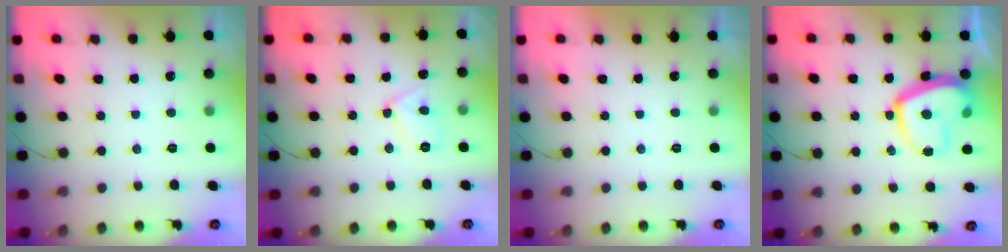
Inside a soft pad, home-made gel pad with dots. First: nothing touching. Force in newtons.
{"total": 7.1, "press": 7.0, "slide": 1.5}
{"total": 2.4, "press": 2.3, "slide": 0.4}
{"total": 14.8, "press": 14.7, "slide": 1.3}